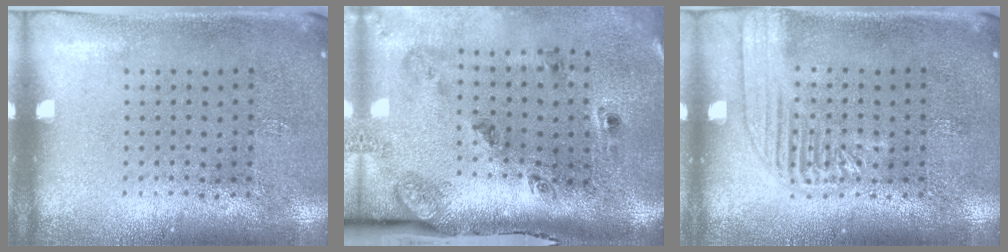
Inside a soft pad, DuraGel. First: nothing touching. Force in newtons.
{"total": 2.8, "press": 1.7, "slide": 2.2}
{"total": 2.4, "press": 2.4, "slide": 0.3}